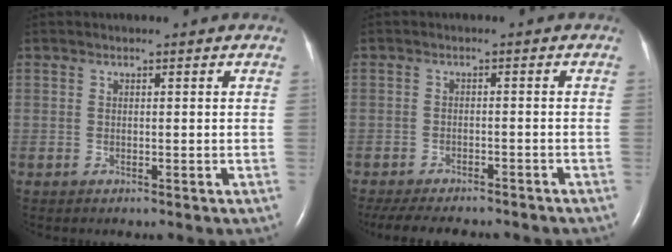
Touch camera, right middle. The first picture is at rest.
{"total": 13.4, "force": [-11.6, 3.5, 5.7], "torque": [-0.112, -0.012, -0.154]}